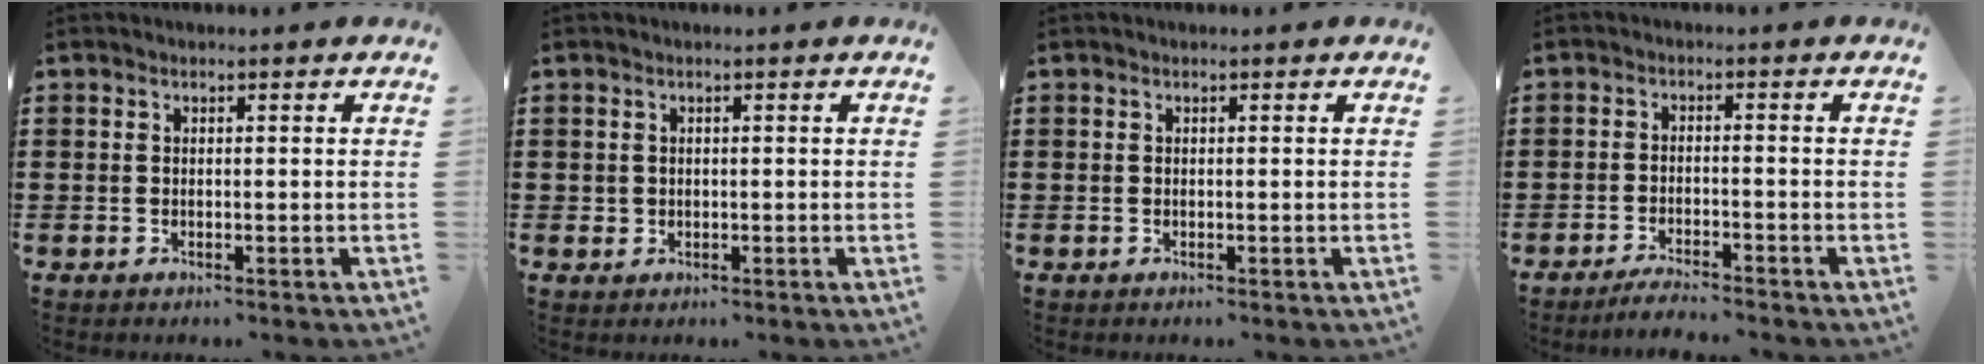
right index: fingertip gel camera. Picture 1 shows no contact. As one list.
[{"total": 0.8, "force": [0.1, 0.8, 0.0], "torque": [-0.002, 0.004, 0.002]}, {"total": 0.0}, {"total": 2.8, "force": [-2.7, -0.2, 0.7], "torque": [-0.015, 0.001, -0.053]}]